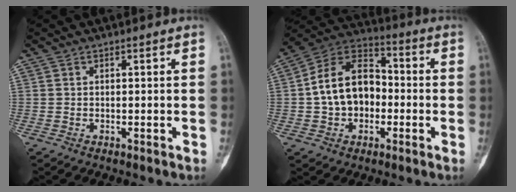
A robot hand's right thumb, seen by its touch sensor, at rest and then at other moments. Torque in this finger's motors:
{"motor_torque": [-0.35, 1.08, 0.79, -0.58, 0.12]}